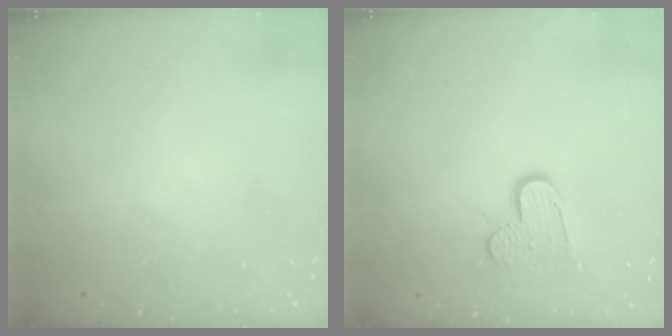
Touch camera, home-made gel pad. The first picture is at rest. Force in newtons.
{"total": 9.1, "press": 9.1, "slide": 0.7}